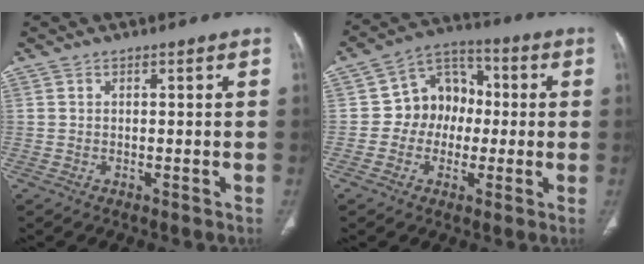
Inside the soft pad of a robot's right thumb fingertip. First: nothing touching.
{"total": 10.6, "force": [-0.4, 8.9, 5.7], "torque": [-0.042, 0.030, -0.018]}